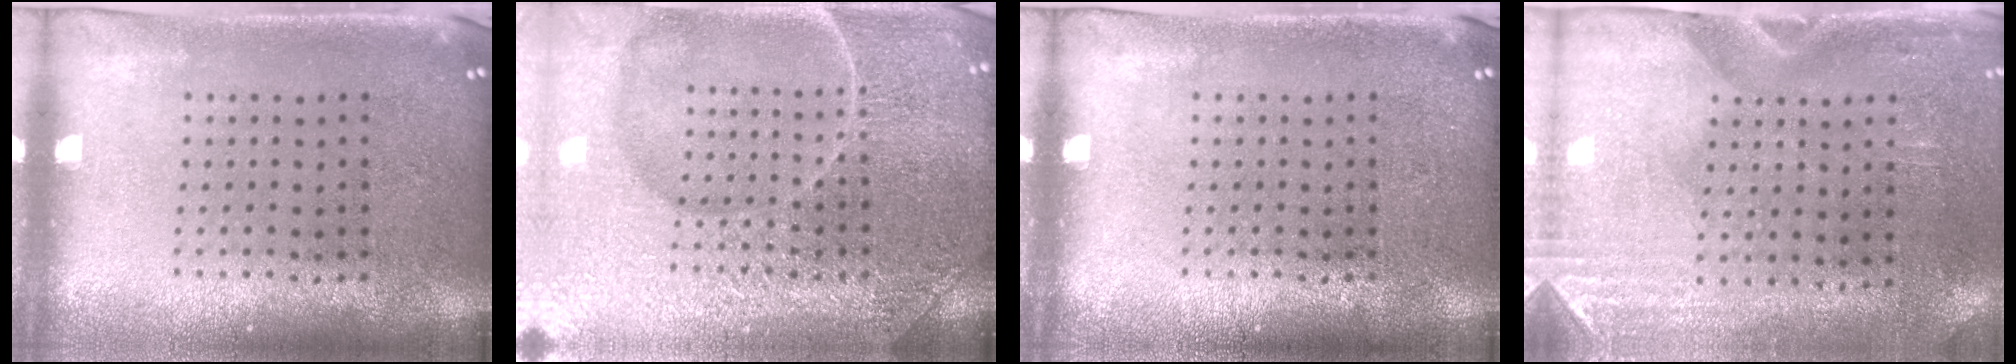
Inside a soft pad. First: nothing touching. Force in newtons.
{"total": 7.6, "press": 7.5, "slide": 1.0}
{"total": 0.0}
{"total": 2.9, "press": 2.5, "slide": 1.4}